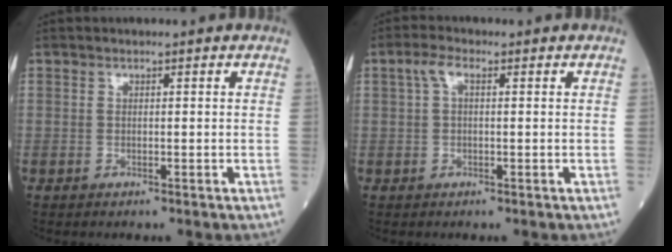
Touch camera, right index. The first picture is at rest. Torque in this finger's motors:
{"motor_torque": [0.04, 0.03, 0.18, 0.04]}